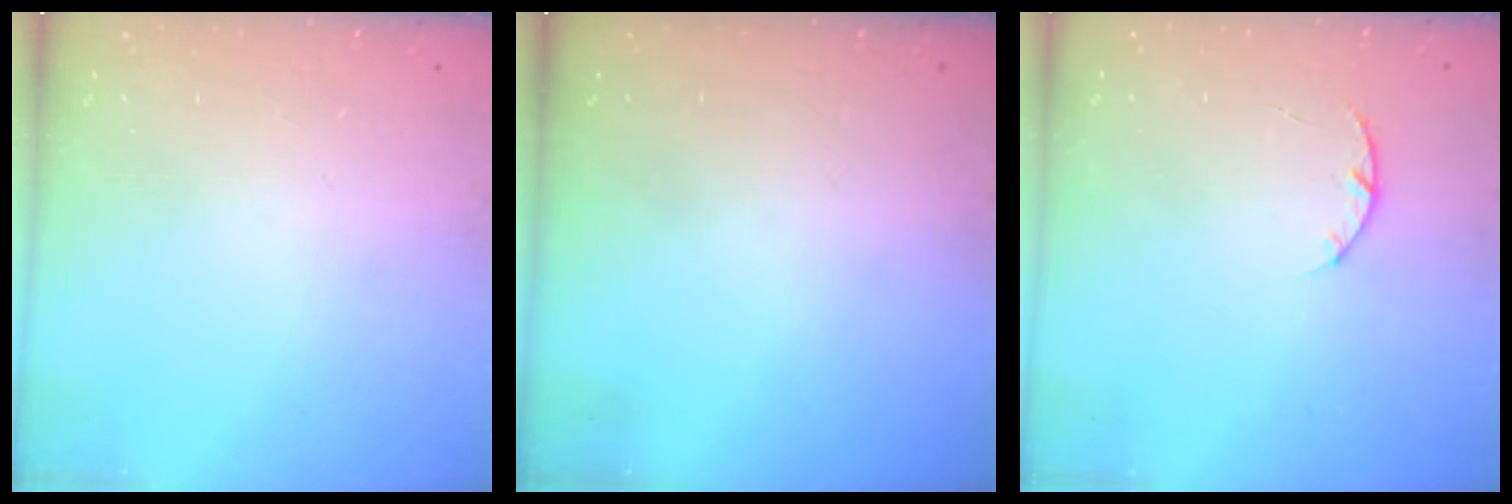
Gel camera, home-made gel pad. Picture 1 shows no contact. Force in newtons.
{"total": 0.0}
{"total": 3.2, "press": 3.2, "slide": 0.5}